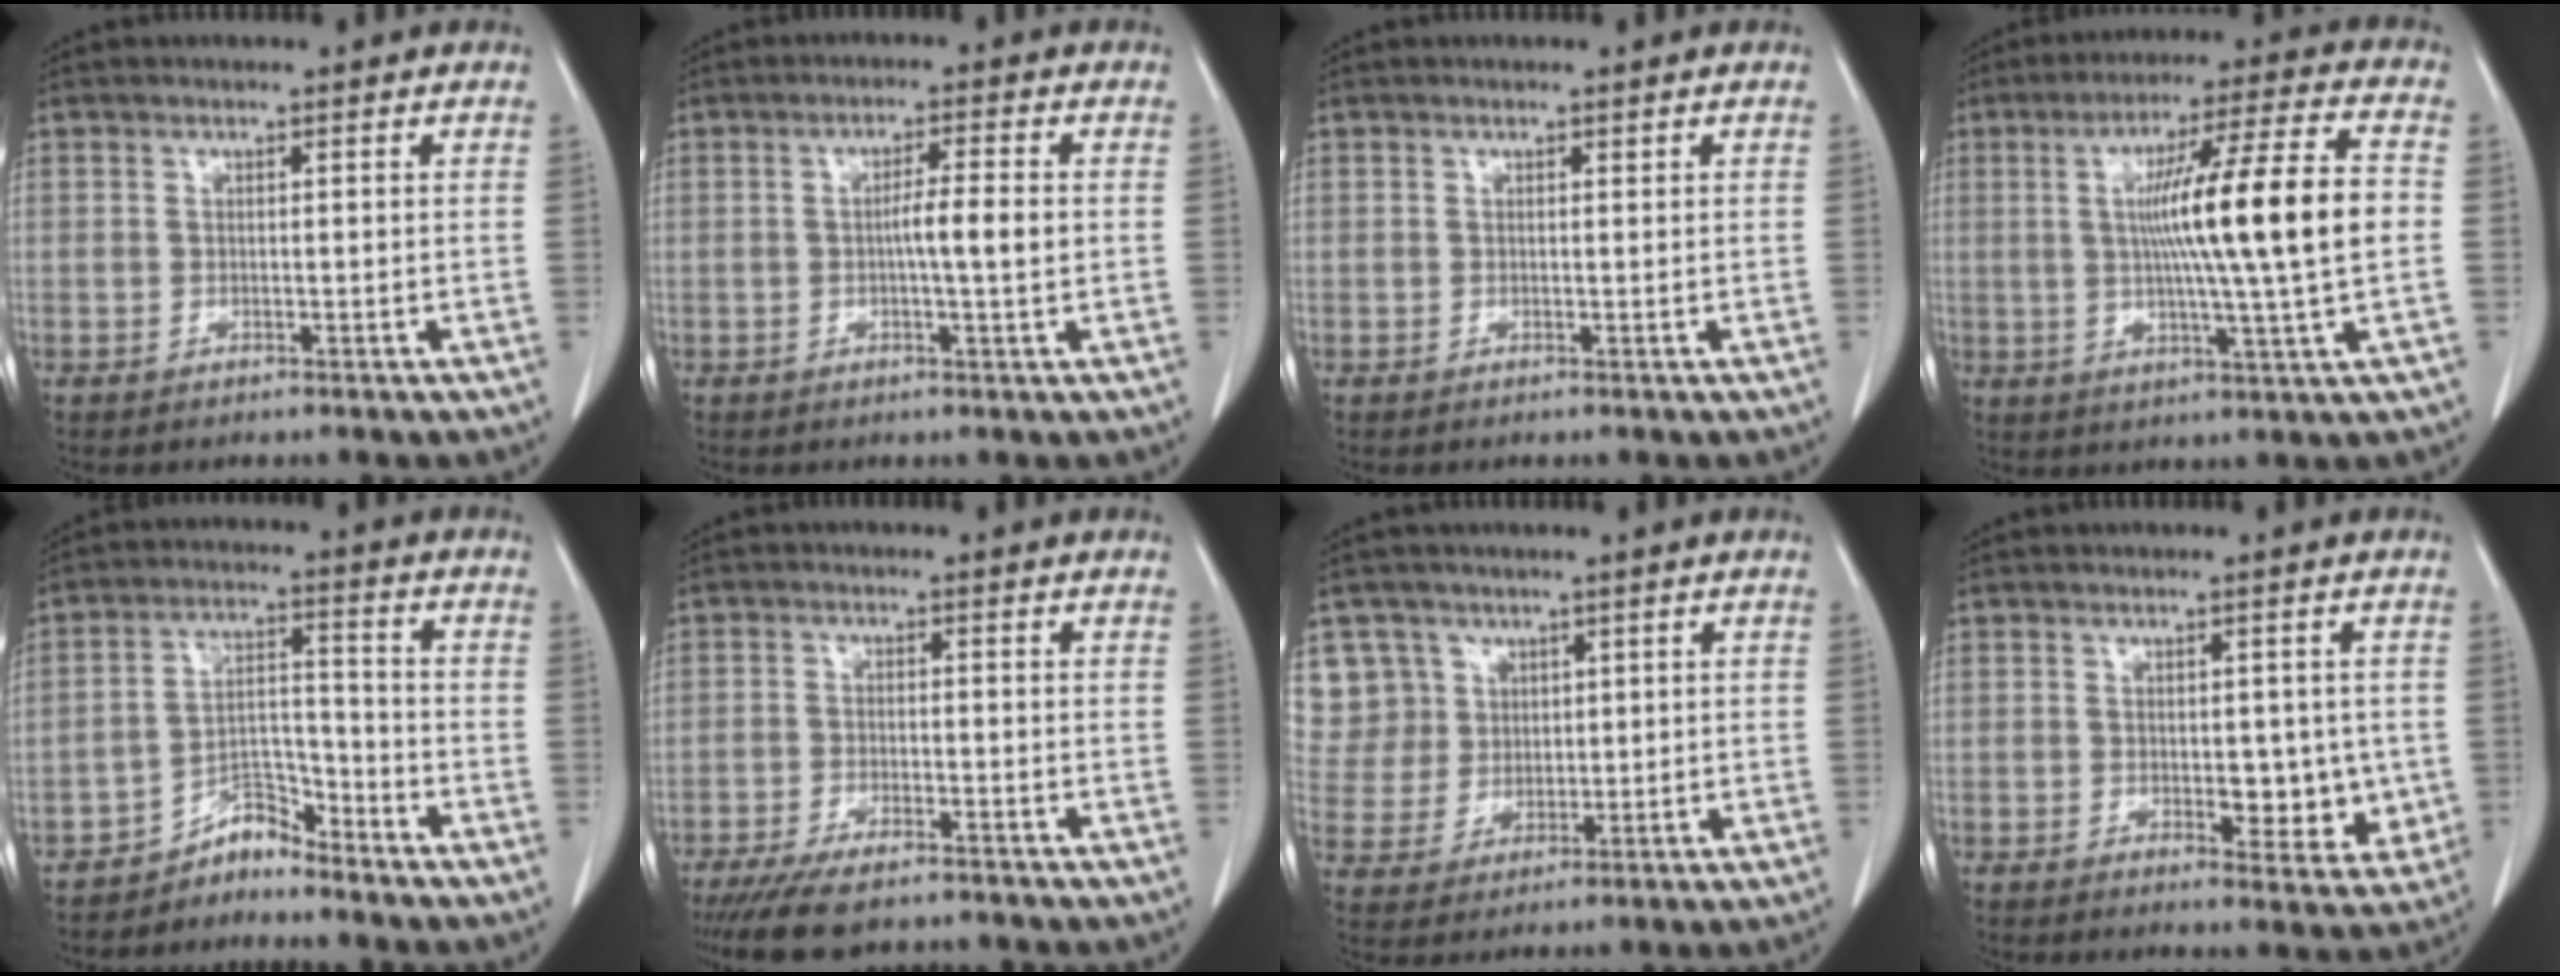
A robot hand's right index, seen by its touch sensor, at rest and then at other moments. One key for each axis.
{"total": 4.3, "fx": -0.2, "fy": 0.0, "fz": 4.3, "tx": -0.073, "ty": 0.000, "tz": -0.005}
{"total": 0.0}
{"total": 16.0, "fx": 0.6, "fy": -0.6, "fz": 16.0, "tx": -0.264, "ty": 0.008, "tz": 0.006}
{"total": 4.8, "fx": -4.6, "fy": 1.3, "fz": 0.4, "tx": 0.003, "ty": 0.021, "tz": -0.080}
{"total": 8.3, "fx": -7.1, "fy": 1.7, "fz": 4.1, "tx": -0.063, "ty": -0.016, "tz": -0.115}
{"total": 7.9, "fx": 3.8, "fy": 7.0, "fz": -0.1, "tx": 0.005, "ty": 0.019, "tz": 0.087}
{"total": 7.0, "fx": -0.7, "fy": 3.6, "fz": 6.0, "tx": -0.058, "ty": -0.005, "tz": 0.001}